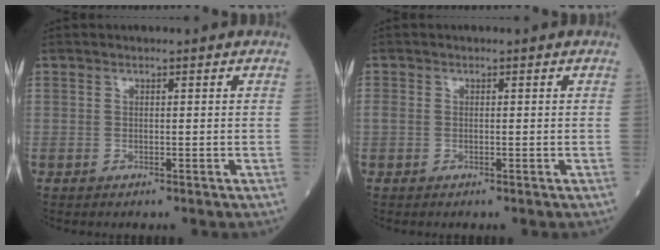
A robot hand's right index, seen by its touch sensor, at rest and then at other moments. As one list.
[{"total": 1.2, "force": [-0.2, 0.4, 1.1], "torque": [-0.034, 0.006, -0.003]}]